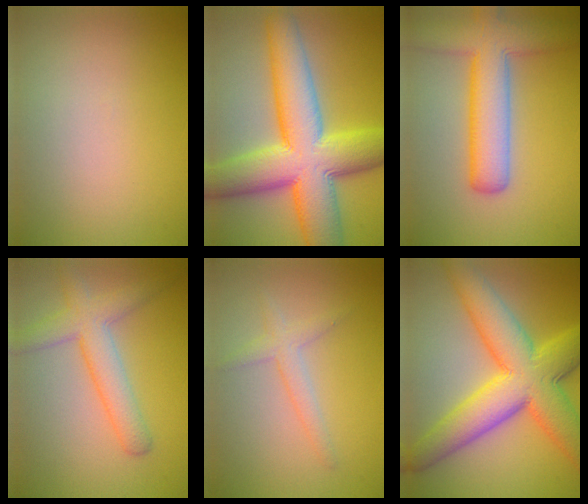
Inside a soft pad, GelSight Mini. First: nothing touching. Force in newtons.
{"total": 13.0, "press": 13.0, "slide": 0.2}
{"total": 8.1, "press": 8.1, "slide": 0.5}
{"total": 4.6, "press": 4.6, "slide": 0.3}
{"total": 2.0, "press": 2.0, "slide": 0.1}
{"total": 11.4, "press": 11.4, "slide": 0.1}